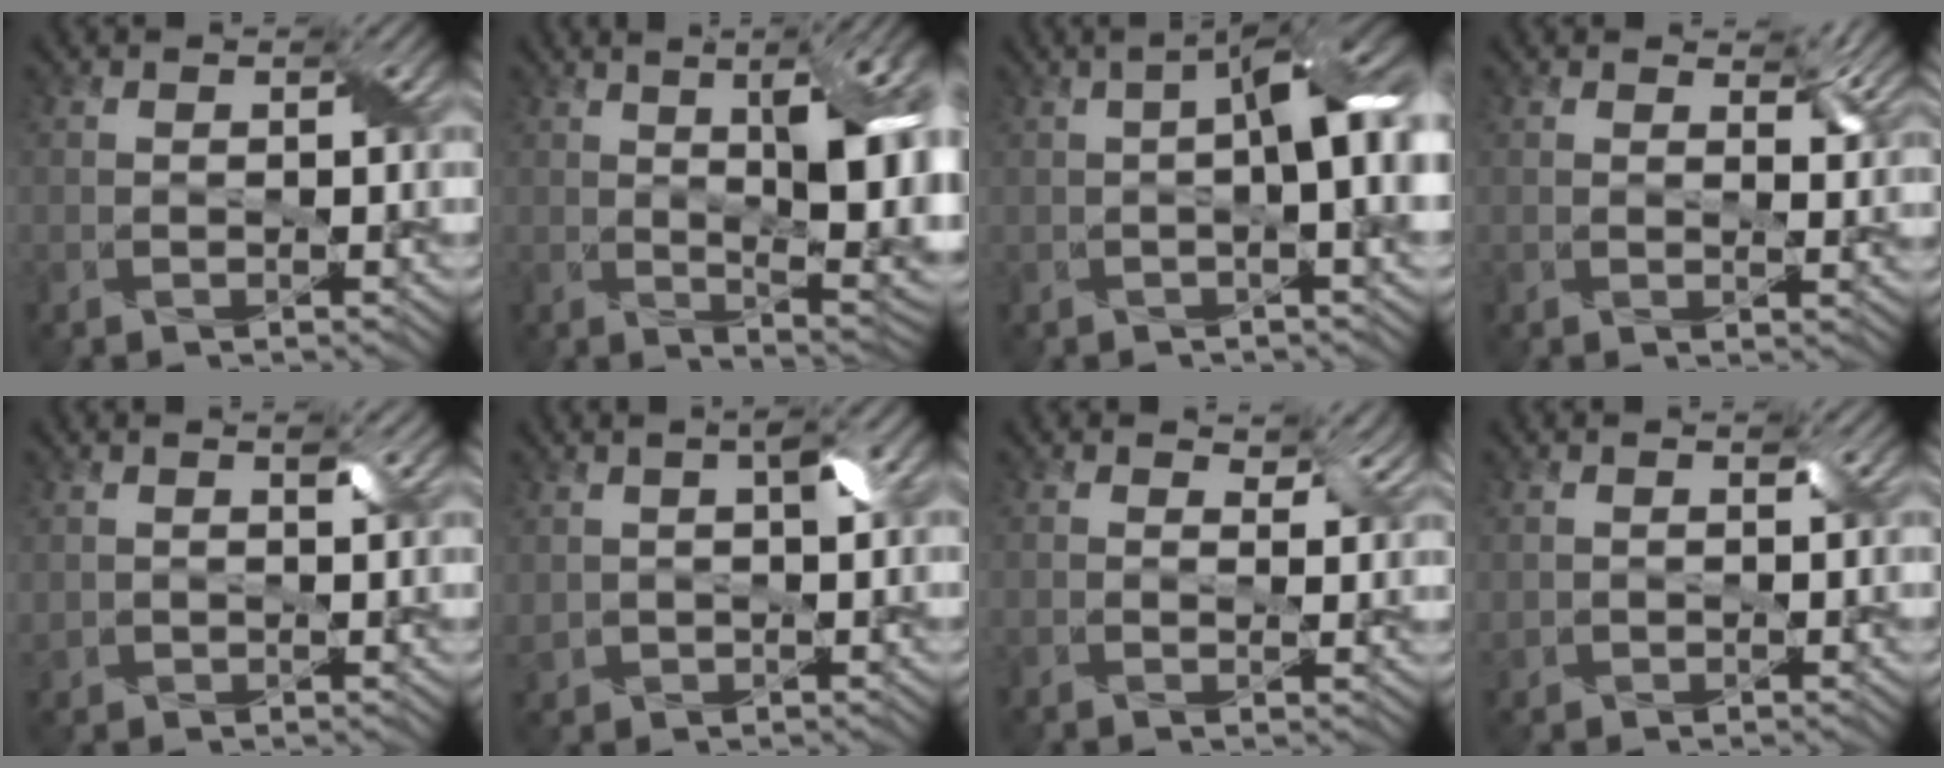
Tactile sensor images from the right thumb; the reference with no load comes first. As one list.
[{"total": 14.9, "force": [3.7, 5.2, 13.5], "torque": [-0.188, 0.030, 0.064]}, {"total": 8.1, "force": [0.8, 2.2, 7.7], "torque": [-0.126, 0.015, 0.007]}, {"total": 3.9, "force": [2.5, 1.6, 2.5], "torque": [-0.041, -0.001, 0.039]}, {"total": 2.2, "force": [1.4, 1.2, 1.3], "torque": [-0.037, 0.001, 0.029]}, {"total": 5.4, "force": [1.7, 2.7, 4.4], "torque": [-0.093, 0.011, 0.033]}, {"total": 4.0, "force": [2.9, 1.8, 2.0], "torque": [-0.037, -0.001, 0.044]}, {"total": 1.4, "force": [1.0, 0.9, 0.4], "torque": [-0.018, -0.001, 0.021]}]